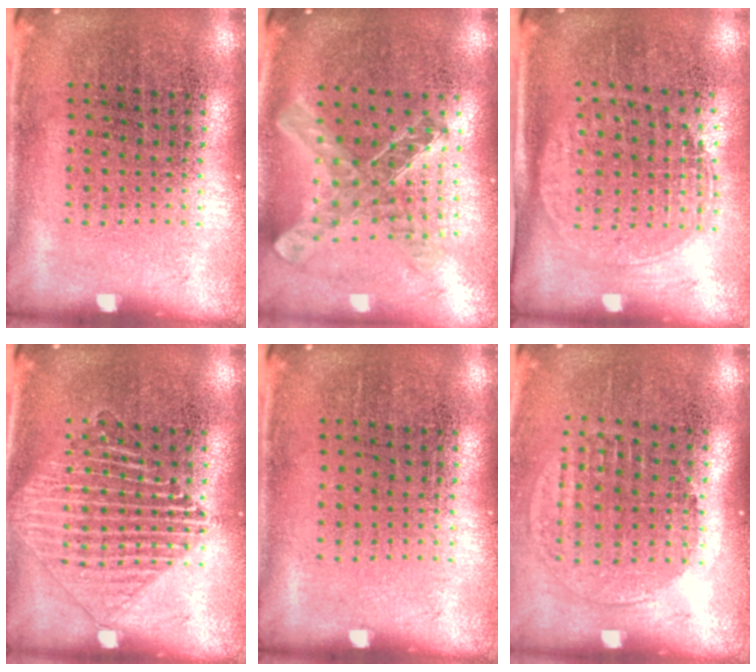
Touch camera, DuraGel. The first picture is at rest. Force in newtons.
{"total": 1.1, "press": 1.1, "slide": 0.2}
{"total": 1.5, "press": 1.3, "slide": 0.8}
{"total": 2.6, "press": 2.6, "slide": 0.5}
{"total": 0.0}
{"total": 1.3, "press": 1.2, "slide": 0.5}